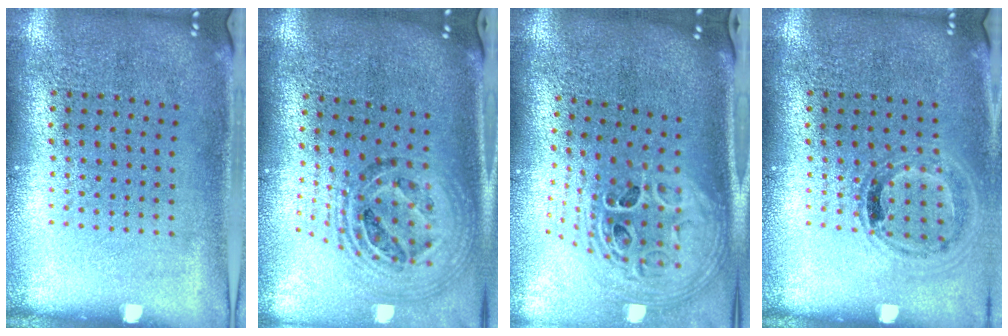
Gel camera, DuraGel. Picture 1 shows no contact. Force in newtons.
{"total": 1.7, "press": 1.5, "slide": 0.8}
{"total": 2.9, "press": 2.0, "slide": 2.0}
{"total": 1.0, "press": 1.0, "slide": 0.1}